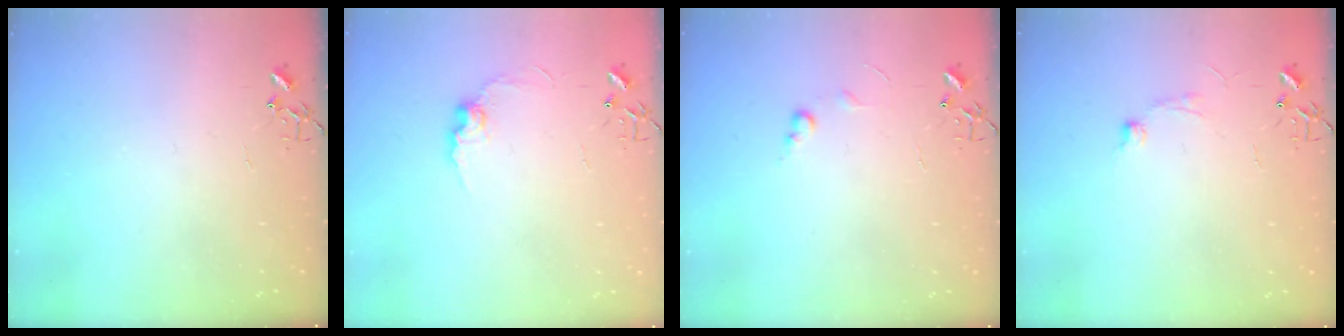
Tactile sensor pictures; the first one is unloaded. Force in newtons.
{"total": 8.0, "press": 8.0, "slide": 0.5}
{"total": 5.8, "press": 5.8, "slide": 0.7}
{"total": 7.2, "press": 7.2, "slide": 0.8}